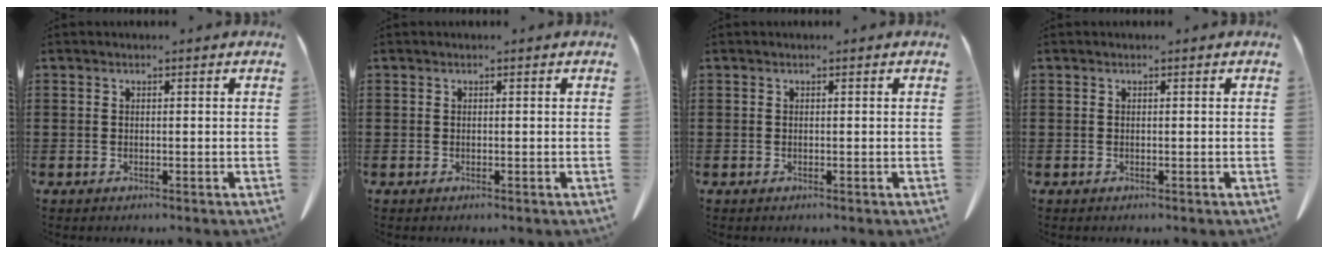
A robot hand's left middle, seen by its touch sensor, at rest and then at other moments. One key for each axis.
{"total": 0.0}
{"total": 0.0}
{"total": 0.0}